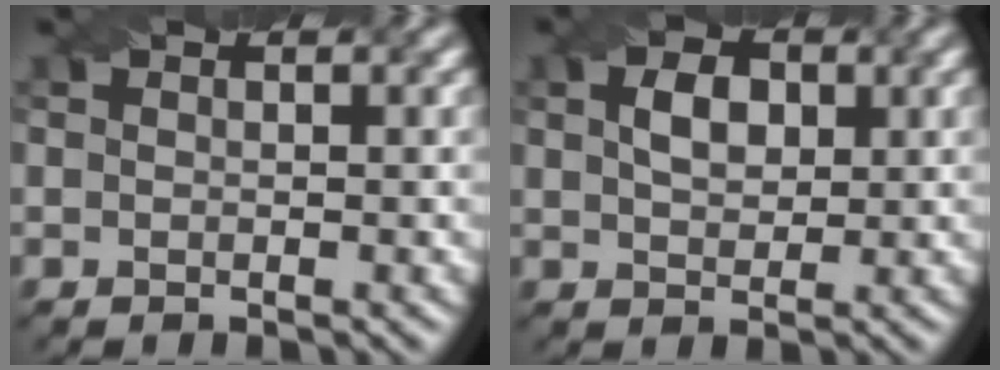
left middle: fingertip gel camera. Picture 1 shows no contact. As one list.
[{"total": 2.9, "force": [0.7, 1.9, 2.1], "torque": [-0.045, 0.005, 0.014]}]